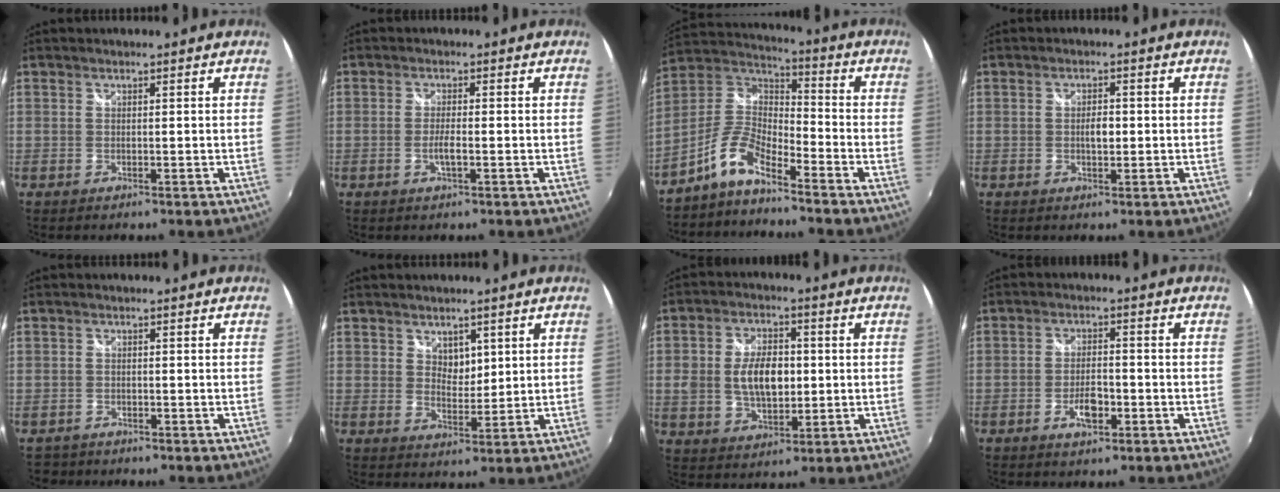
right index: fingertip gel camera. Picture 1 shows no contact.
{"total": 2.4, "force": [-0.9, 0.2, 2.2], "torque": [-0.044, -0.003, -0.016]}
{"total": 8.6, "force": [-6.2, 2.6, 5.4], "torque": [-0.128, 0.022, -0.133]}
{"total": 2.5, "force": [-0.2, 1.3, 2.1], "torque": [-0.036, 0.002, -0.005]}
{"total": 2.2, "force": [-1.6, 1.5, -0.2], "torque": [-0.005, 0.005, -0.029]}
{"total": 3.6, "force": [1.9, 2.5, 1.8], "torque": [-0.022, -0.001, 0.033]}
{"total": 10.2, "force": [0.0, 6.1, 8.2], "torque": [-0.153, 0.006, 0.003]}
{"total": 4.9, "force": [-2.3, 2.2, 3.8], "torque": [-0.077, 0.000, -0.038]}